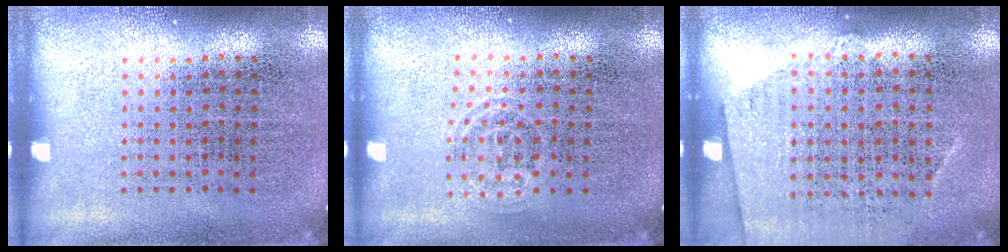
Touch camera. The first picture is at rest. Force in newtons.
{"total": 0.9, "press": 0.5, "slide": 0.7}
{"total": 0.7, "press": 0.4, "slide": 0.5}